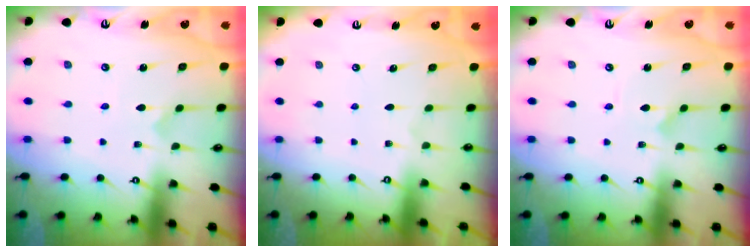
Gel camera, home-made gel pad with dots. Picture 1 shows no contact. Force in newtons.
{"total": 0.0}
{"total": 1.6, "press": 1.6, "slide": 0.1}